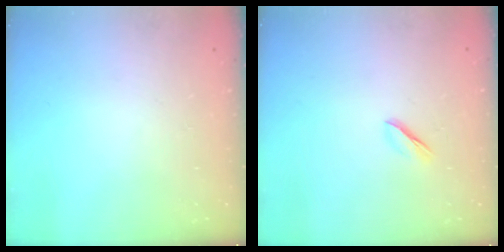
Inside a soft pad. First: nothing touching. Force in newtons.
{"total": 1.9, "press": 1.8, "slide": 0.7}